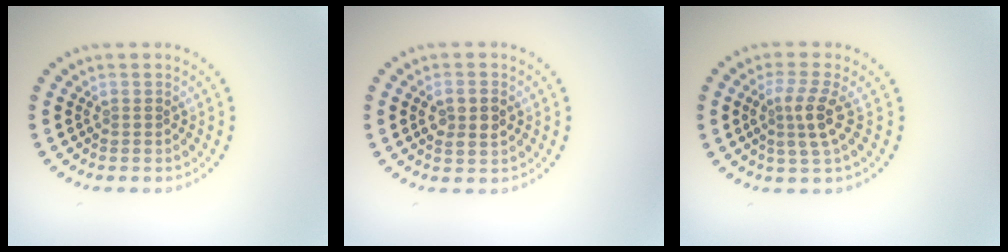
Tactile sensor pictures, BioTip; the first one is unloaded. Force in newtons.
{"total": 2.5, "press": 2.5, "slide": 0.2}
{"total": 2.8, "press": 2.4, "slide": 1.5}